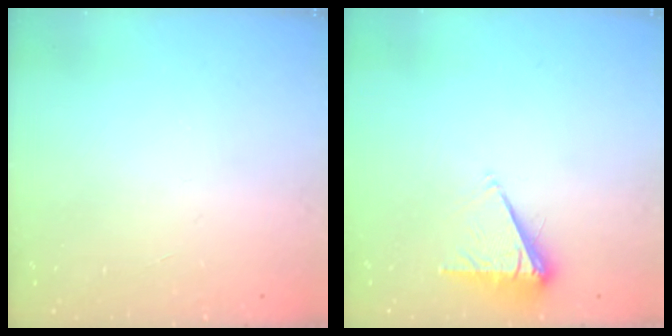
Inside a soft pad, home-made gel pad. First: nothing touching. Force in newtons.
{"total": 5.2, "press": 5.1, "slide": 0.8}